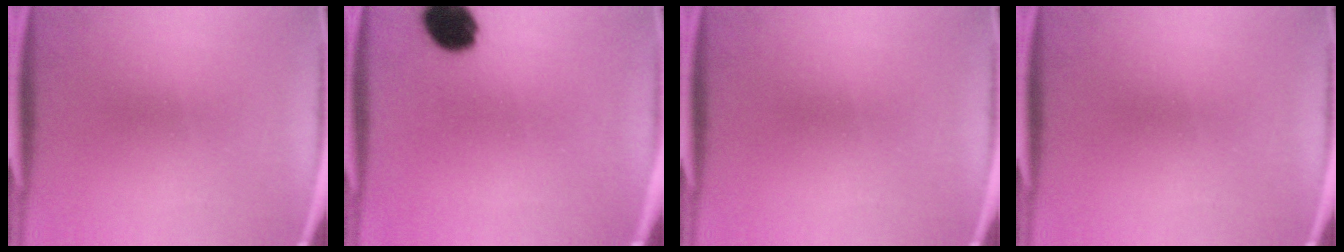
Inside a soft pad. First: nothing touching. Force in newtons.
{"total": 9.3}
{"total": 0.0}
{"total": 0.0}